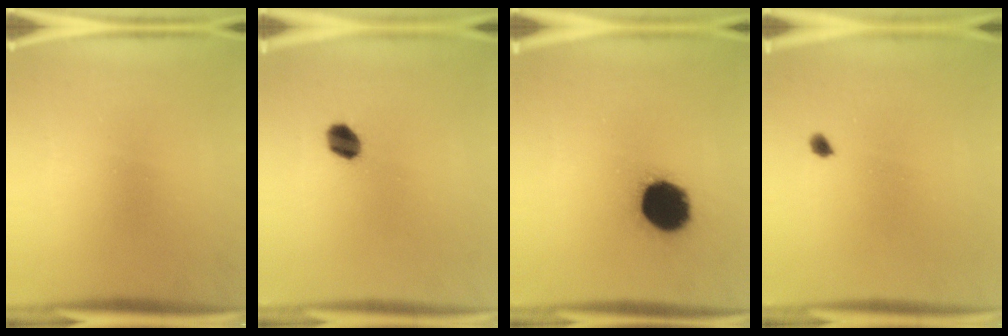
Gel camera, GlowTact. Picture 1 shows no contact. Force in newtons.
{"total": 4.9}
{"total": 17.6}
{"total": 1.1}